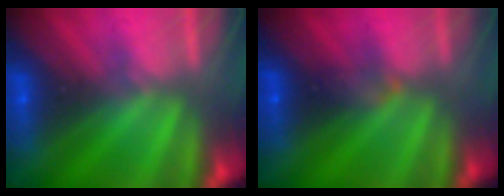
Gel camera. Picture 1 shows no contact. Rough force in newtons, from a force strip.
{"total": 2.2}